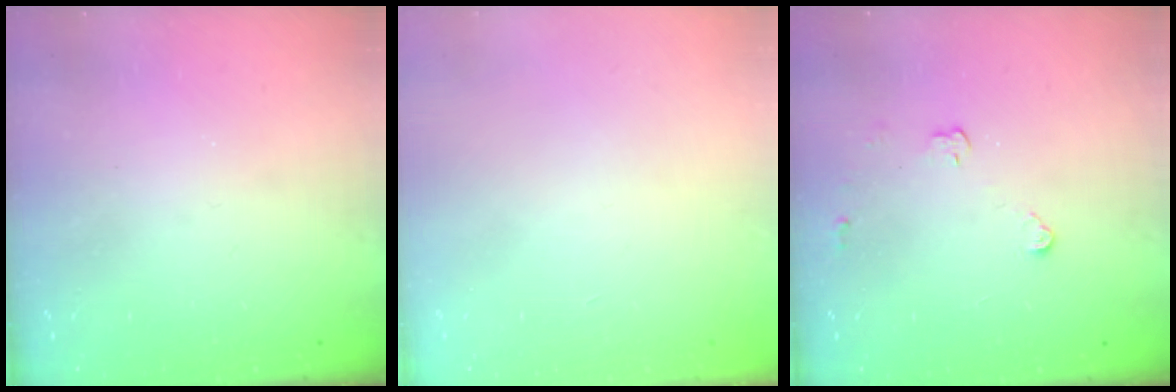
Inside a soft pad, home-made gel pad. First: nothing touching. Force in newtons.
{"total": 0.0}
{"total": 2.9, "press": 2.9, "slide": 0.4}